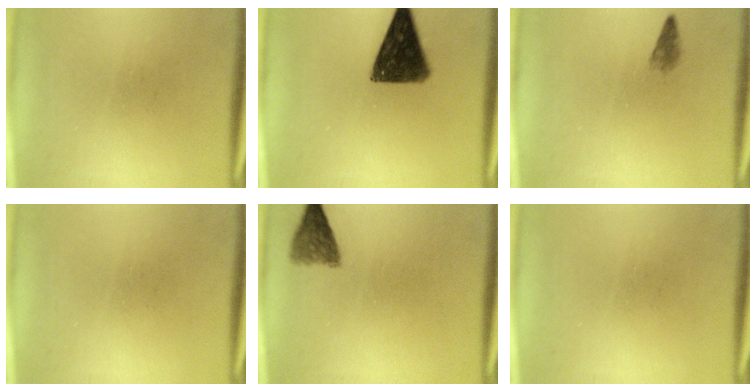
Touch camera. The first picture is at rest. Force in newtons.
{"total": 12.3}
{"total": 1.2}
{"total": 0.0}
{"total": 3.4}
{"total": 0.0}